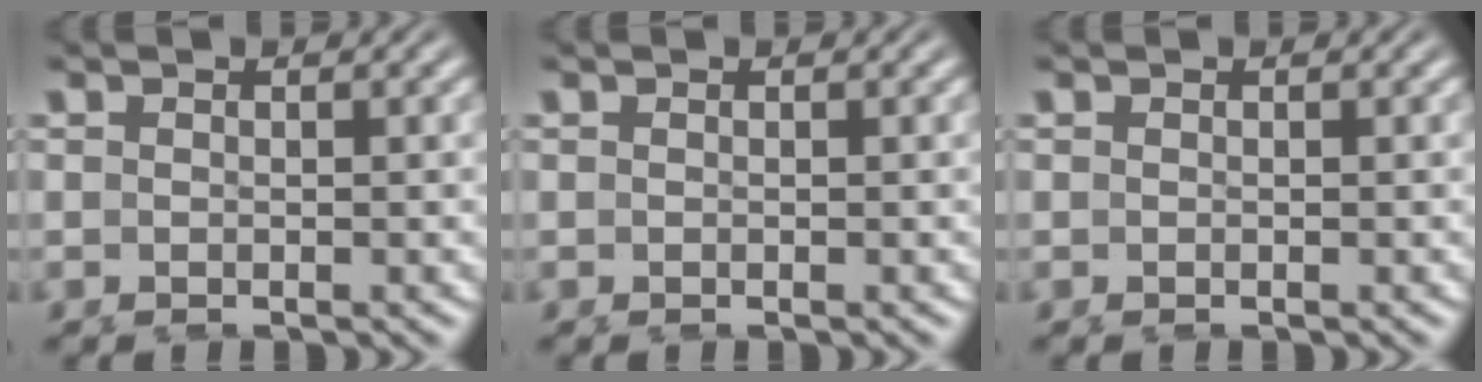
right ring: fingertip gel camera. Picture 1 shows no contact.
{"total": 0.0}
{"total": 0.0}